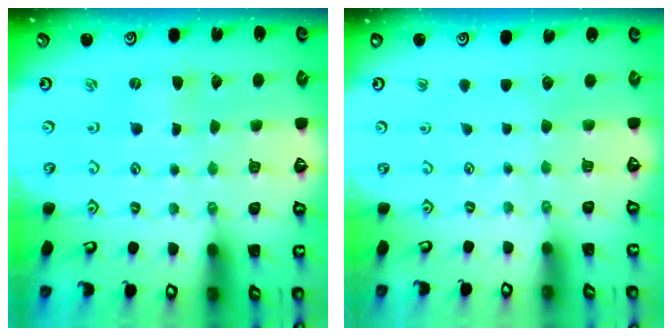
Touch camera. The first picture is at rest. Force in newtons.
{"total": 0.0}